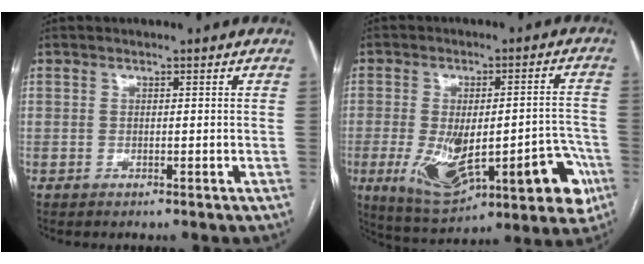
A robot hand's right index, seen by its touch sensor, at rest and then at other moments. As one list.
[{"total": 18.7, "force": [-5.6, 6.8, 16.5], "torque": [-0.214, 0.015, -0.056]}]